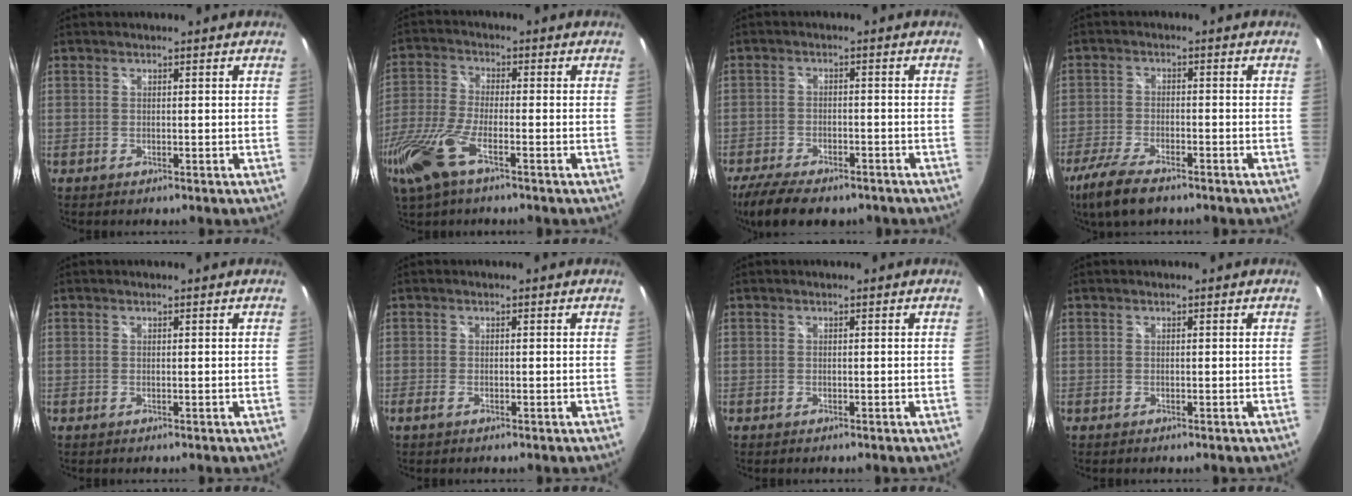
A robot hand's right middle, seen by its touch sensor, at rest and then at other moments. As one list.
[{"total": 12.8, "force": [-7.2, 3.7, 9.9], "torque": [-0.228, -0.031, -0.150]}, {"total": 12.5, "force": [-9.6, 4.5, 6.6], "torque": [-0.145, -0.027, -0.154]}, {"total": 9.5, "force": [-7.0, 2.7, 5.8], "torque": [-0.147, -0.028, -0.132]}, {"total": 0.0}, {"total": 1.0, "force": [-0.5, 0.1, 0.9], "torque": [-0.019, -0.003, -0.012]}, {"total": 0.0}, {"total": 0.0}]